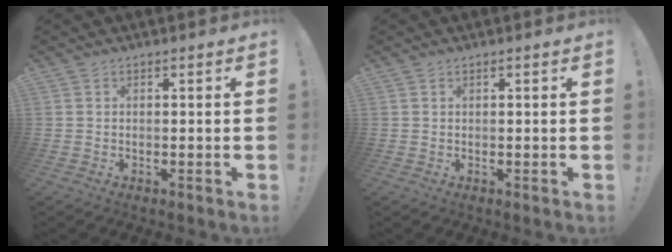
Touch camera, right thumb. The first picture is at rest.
{"total": 0.6, "force": [0.4, -0.2, 0.4], "torque": [-0.002, -0.004, 0.005]}